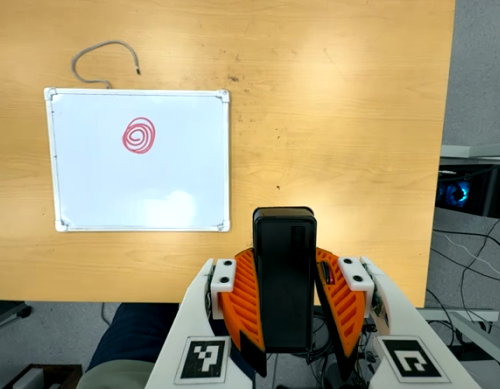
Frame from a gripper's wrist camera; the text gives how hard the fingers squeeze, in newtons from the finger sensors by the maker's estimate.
{"total": 8.9, "left": 7.7, "right": 10.0}